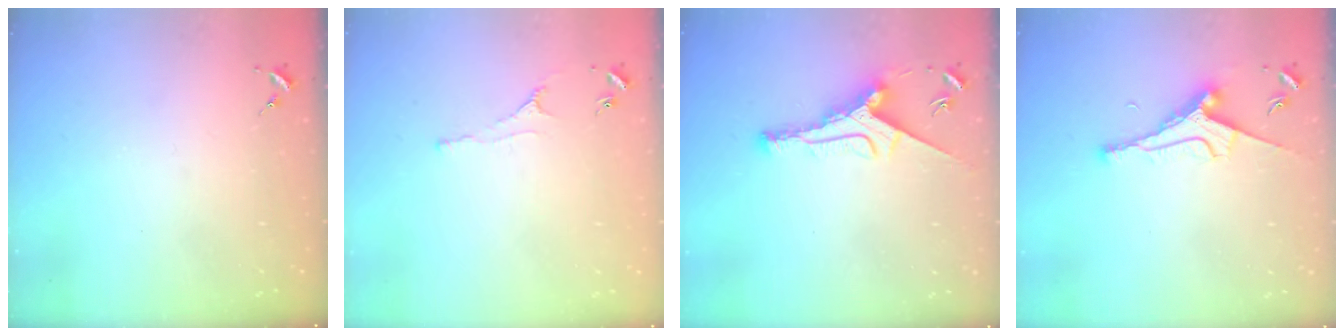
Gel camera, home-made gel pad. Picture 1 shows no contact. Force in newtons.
{"total": 2.2, "press": 2.1, "slide": 0.4}
{"total": 9.7, "press": 9.7, "slide": 0.4}
{"total": 9.2, "press": 9.1, "slide": 1.3}